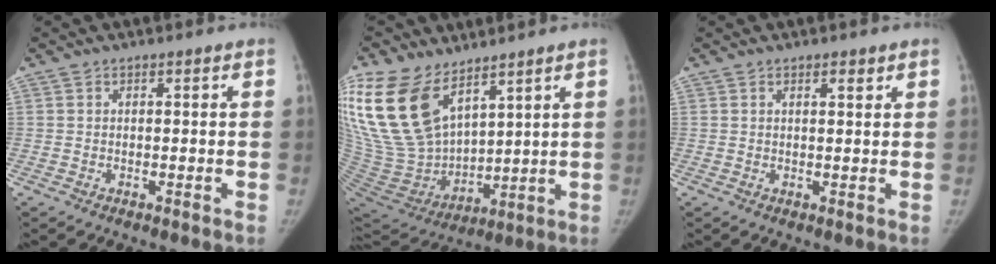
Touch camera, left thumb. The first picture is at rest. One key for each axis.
{"total": 21.1, "fx": 11.9, "fy": 11.8, "fz": 12.9, "tx": -0.261, "ty": -0.052, "tz": 0.243}
{"total": 1.1, "fx": 0.7, "fy": 0.5, "fz": 0.7, "tx": 0.000, "ty": -0.003, "tz": 0.010}